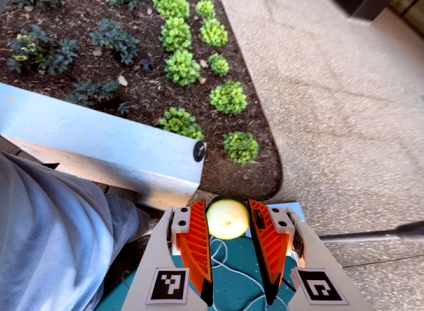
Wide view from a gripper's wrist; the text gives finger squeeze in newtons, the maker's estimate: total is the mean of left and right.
{"total": 10.2, "left": 11.3, "right": 9.2}